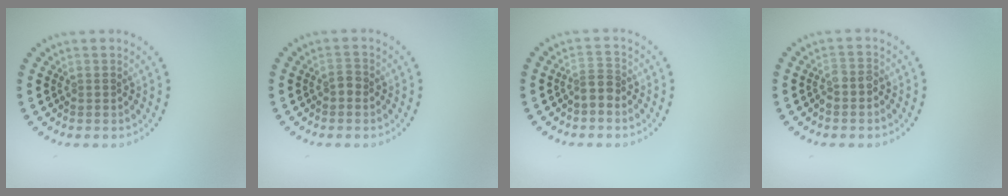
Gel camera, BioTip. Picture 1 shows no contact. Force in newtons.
{"total": 0.8, "press": 0.8, "slide": 0.2}
{"total": 1.7, "press": 1.2, "slide": 1.1}
{"total": 1.7, "press": 1.5, "slide": 0.8}